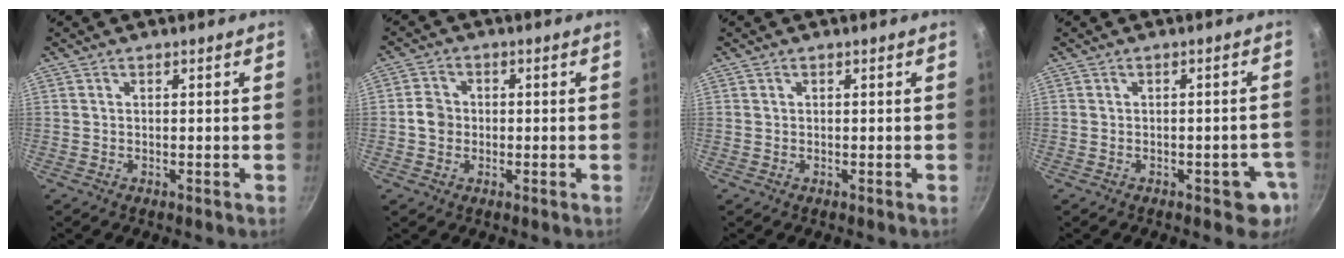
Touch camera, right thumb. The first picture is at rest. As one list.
[{"total": 3.8, "force": [-0.6, 3.3, 1.7], "torque": [-0.016, 0.013, -0.017]}, {"total": 0.0}, {"total": 4.9, "force": [-2.1, 2.7, 3.4], "torque": [-0.008, 0.021, -0.018]}]